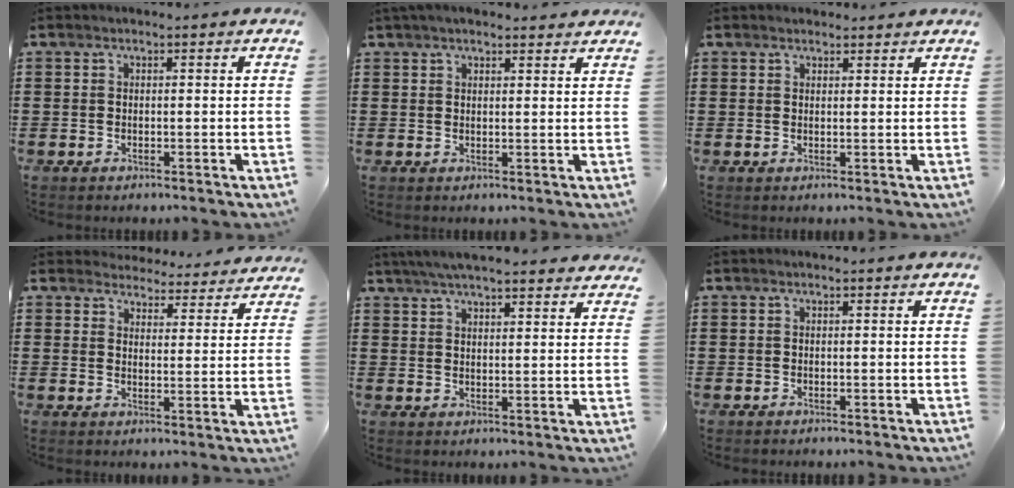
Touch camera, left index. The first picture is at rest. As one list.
[{"total": 2.3, "force": [2.1, 0.4, 1.0], "torque": [-0.023, 0.002, 0.039]}, {"total": 1.4, "force": [1.4, 0.4, 0.1], "torque": [-0.004, 0.002, 0.028]}, {"total": 4.3, "force": [4.3, 0.4, 0.1], "torque": [-0.015, -0.029, 0.075]}, {"total": 5.3, "force": [4.9, 0.3, 1.8], "torque": [-0.048, -0.010, 0.091]}, {"total": 0.0}]